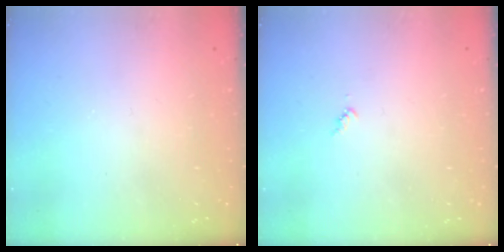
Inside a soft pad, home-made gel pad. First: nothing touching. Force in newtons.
{"total": 3.4, "press": 3.4, "slide": 0.2}